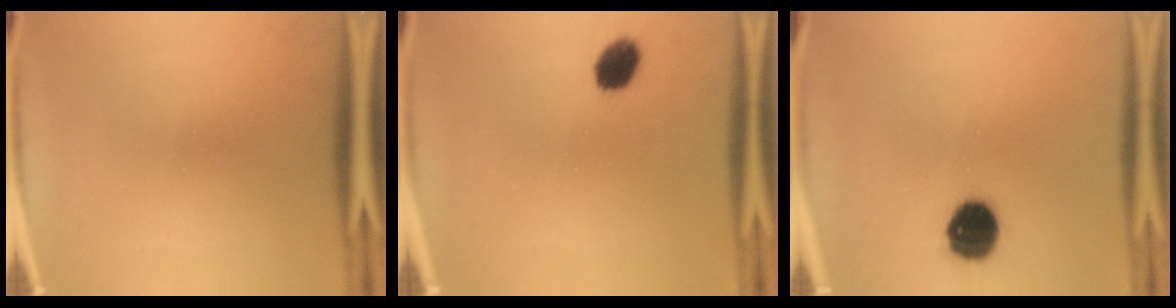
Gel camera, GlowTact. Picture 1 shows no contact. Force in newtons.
{"total": 5.3}
{"total": 10.7}